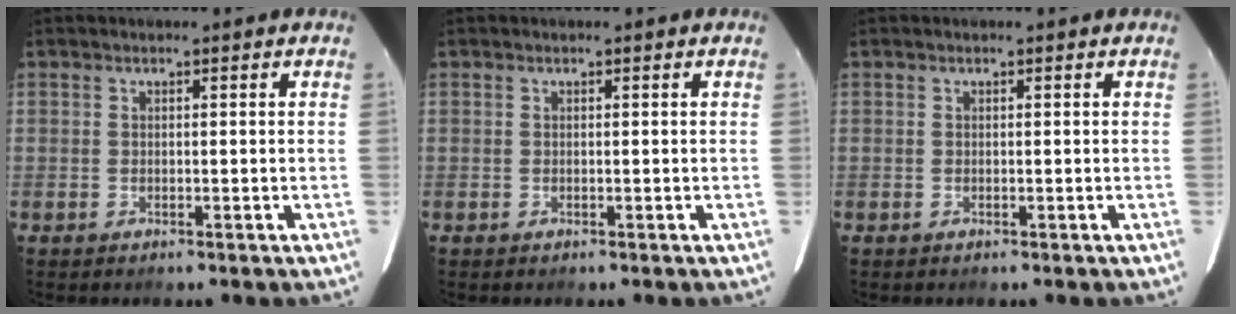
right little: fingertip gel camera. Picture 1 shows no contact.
{"total": 0.0}
{"total": 0.0}